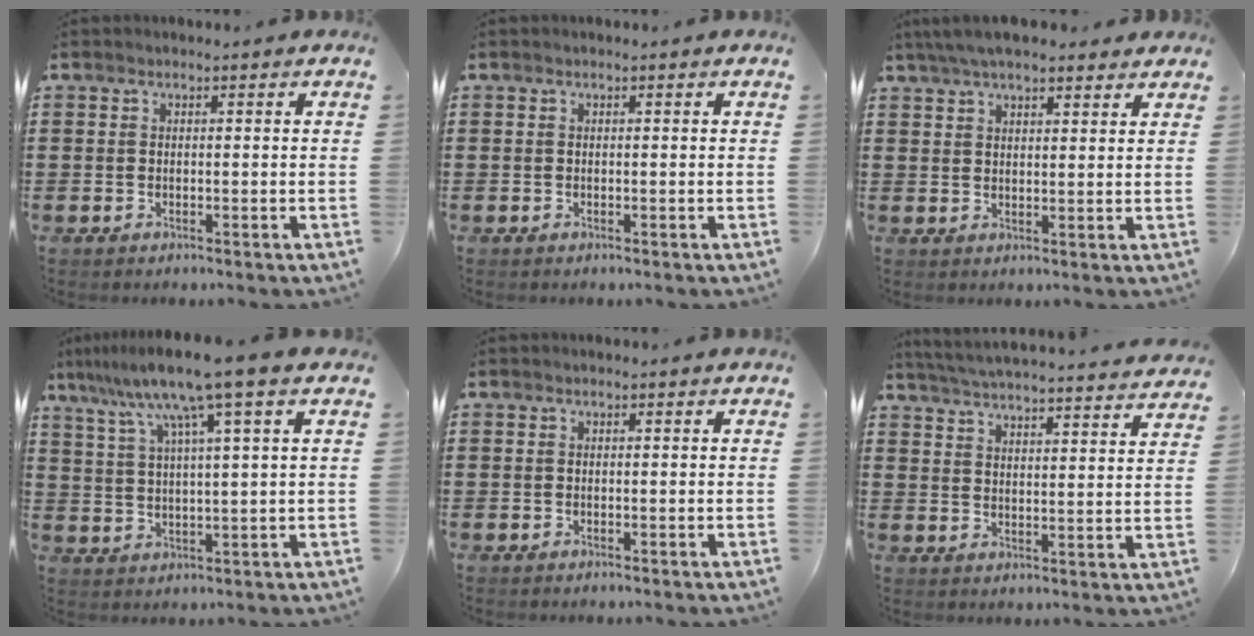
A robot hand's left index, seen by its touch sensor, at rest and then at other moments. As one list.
[{"total": 0.0}, {"total": 5.0, "force": [4.2, 1.1, 2.3], "torque": [-0.056, 0.000, 0.078]}, {"total": 9.6, "force": [6.3, -0.6, 7.3], "torque": [-0.157, -0.021, 0.104]}, {"total": 0.0}, {"total": 4.7, "force": [4.6, -0.8, 0.8], "torque": [-0.037, -0.041, 0.075]}]